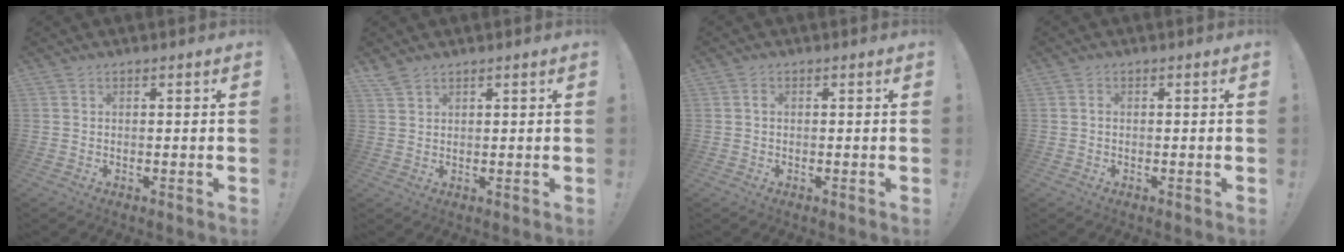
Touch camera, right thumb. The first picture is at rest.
{"total": 2.6, "force": [2.2, 0.6, 1.2], "torque": [-0.020, -0.015, 0.041]}
{"total": 1.1, "force": [-0.2, 0.9, 0.6], "torque": [-0.017, 0.007, -0.003]}
{"total": 0.7, "force": [-0.3, 0.5, 0.4], "torque": [-0.014, 0.005, -0.005]}